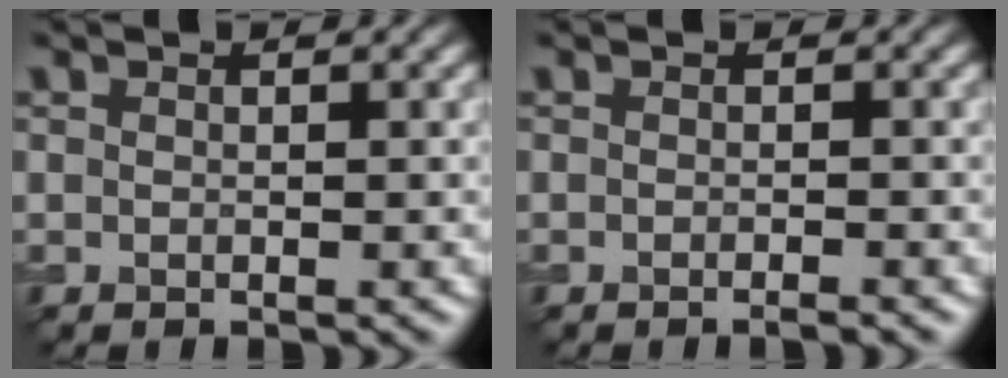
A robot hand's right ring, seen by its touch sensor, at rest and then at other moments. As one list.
[{"total": 0.9, "force": [-0.7, 0.1, 0.6], "torque": [-0.007, -0.001, -0.014]}]